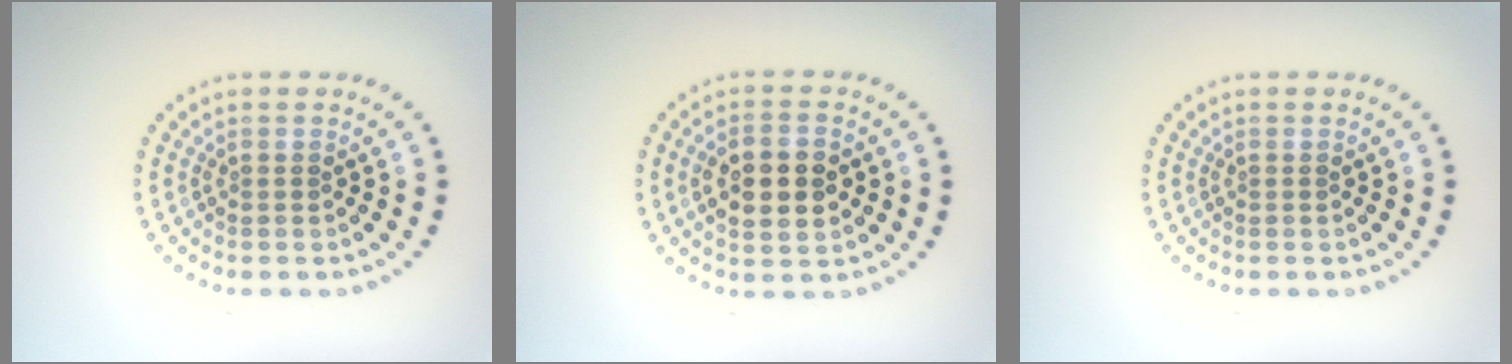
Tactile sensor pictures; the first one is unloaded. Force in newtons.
{"total": 4.3, "press": 4.3, "slide": 0.3}
{"total": 0.0}